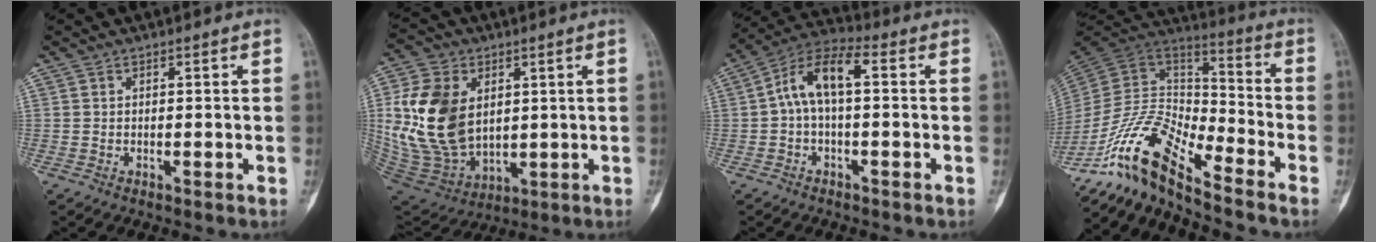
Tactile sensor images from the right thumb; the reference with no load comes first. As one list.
[{"total": 18.8, "force": [2.9, 13.2, 13.1], "torque": [-0.238, -0.016, 0.073]}, {"total": 9.2, "force": [0.5, 4.2, 8.2], "torque": [-0.153, 0.040, 0.000]}, {"total": 15.4, "force": [-12.4, 3.8, 8.3], "torque": [-0.153, 0.088, -0.242]}]